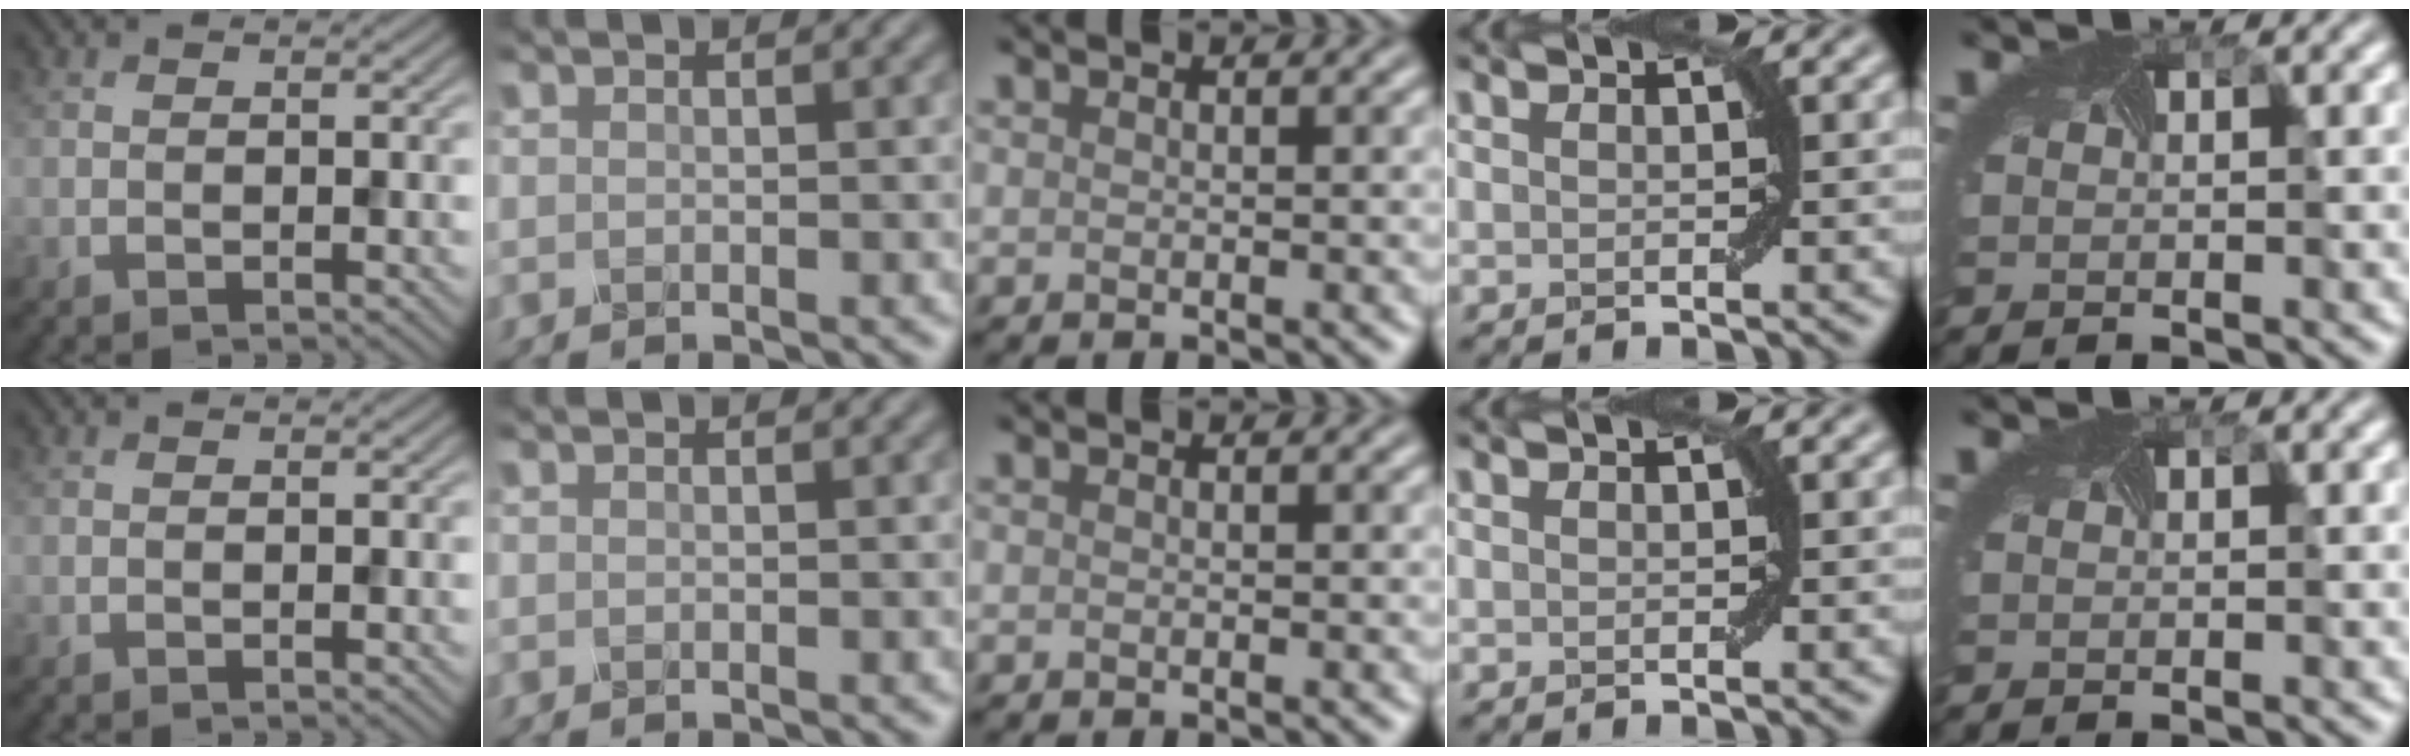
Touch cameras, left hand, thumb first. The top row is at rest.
{}